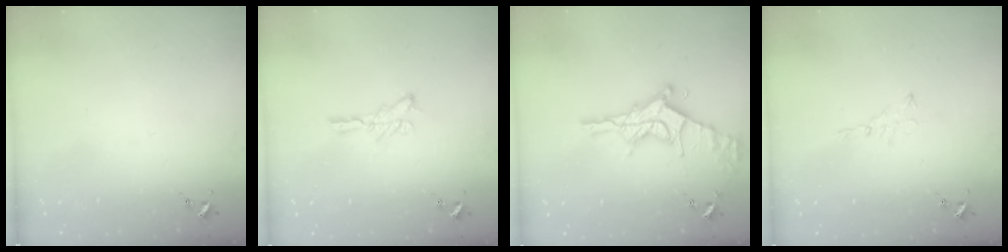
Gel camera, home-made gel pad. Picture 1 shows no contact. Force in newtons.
{"total": 6.1, "press": 6.0, "slide": 0.7}
{"total": 19.0, "press": 18.9, "slide": 1.3}
{"total": 3.5, "press": 3.5, "slide": 0.4}